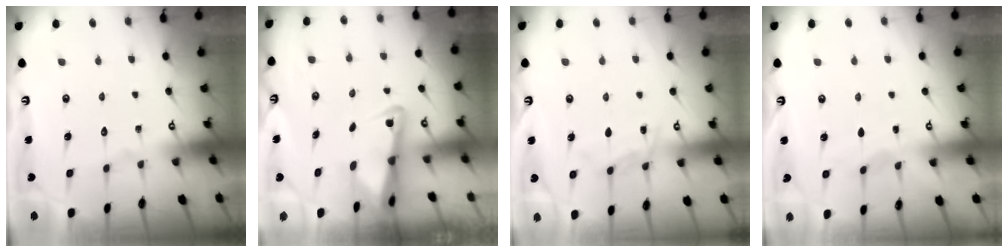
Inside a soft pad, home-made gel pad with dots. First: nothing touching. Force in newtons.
{"total": 3.0, "press": 3.0, "slide": 0.6}
{"total": 5.6, "press": 5.6, "slide": 0.4}
{"total": 2.9, "press": 2.9, "slide": 0.4}